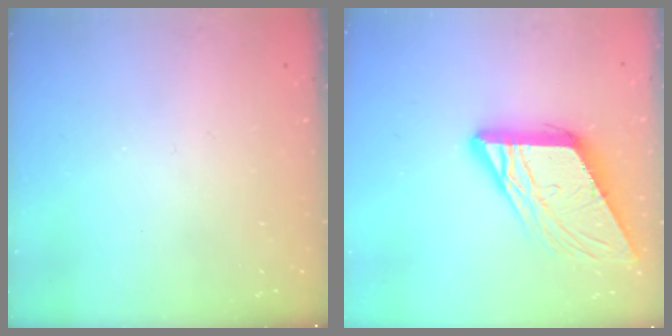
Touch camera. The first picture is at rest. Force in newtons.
{"total": 14.0, "press": 13.9, "slide": 1.4}